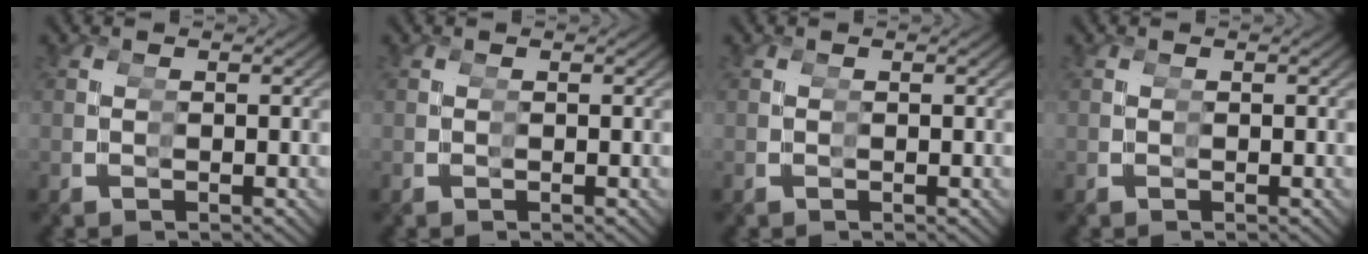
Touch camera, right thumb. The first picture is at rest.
{"total": 0.0}
{"total": 0.0}
{"total": 0.0}